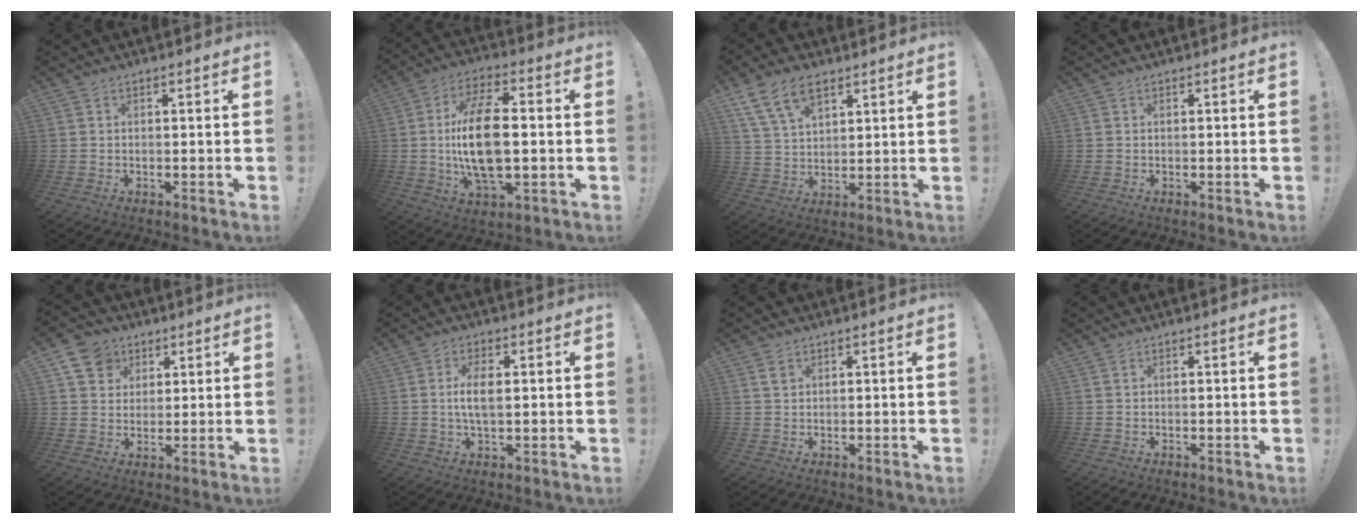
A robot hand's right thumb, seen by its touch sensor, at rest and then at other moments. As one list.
[{"total": 17.7, "force": [-0.2, 8.4, 15.6], "torque": [-0.294, -0.003, -0.008]}, {"total": 11.4, "force": [6.7, 6.6, 6.4], "torque": [-0.115, -0.018, 0.129]}, {"total": 0.0}, {"total": 10.2, "force": [4.9, 8.3, 3.3], "torque": [-0.054, -0.022, 0.100]}, {"total": 6.4, "force": [0.7, 3.0, 5.7], "torque": [-0.104, -0.002, 0.007]}, {"total": 2.1, "force": [1.2, 1.5, 0.7], "torque": [0.007, -0.010, 0.020]}, {"total": 0.0}]